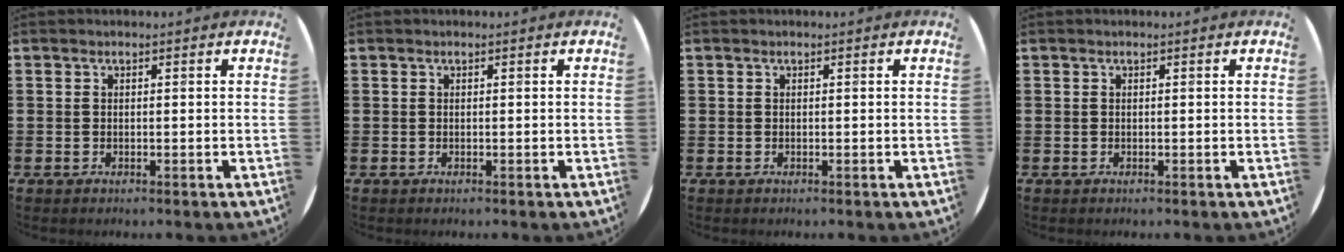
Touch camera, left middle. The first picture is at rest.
{"total": 0.0}
{"total": 0.0}
{"total": 0.0}